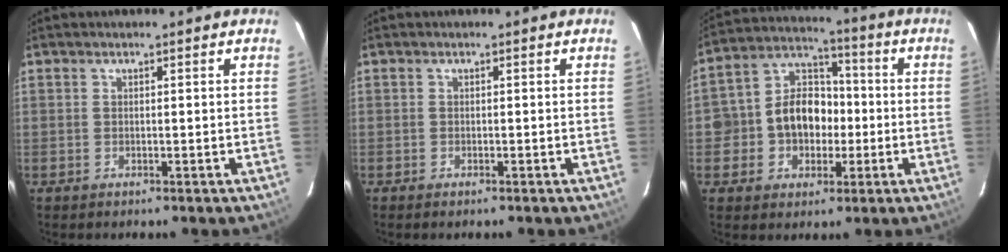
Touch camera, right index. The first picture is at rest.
{"total": 0.7, "force": [-0.6, 0.2, 0.3], "torque": [-0.008, -0.003, -0.011]}
{"total": 10.8, "force": [-1.8, 9.3, 5.1], "torque": [-0.107, 0.040, -0.027]}